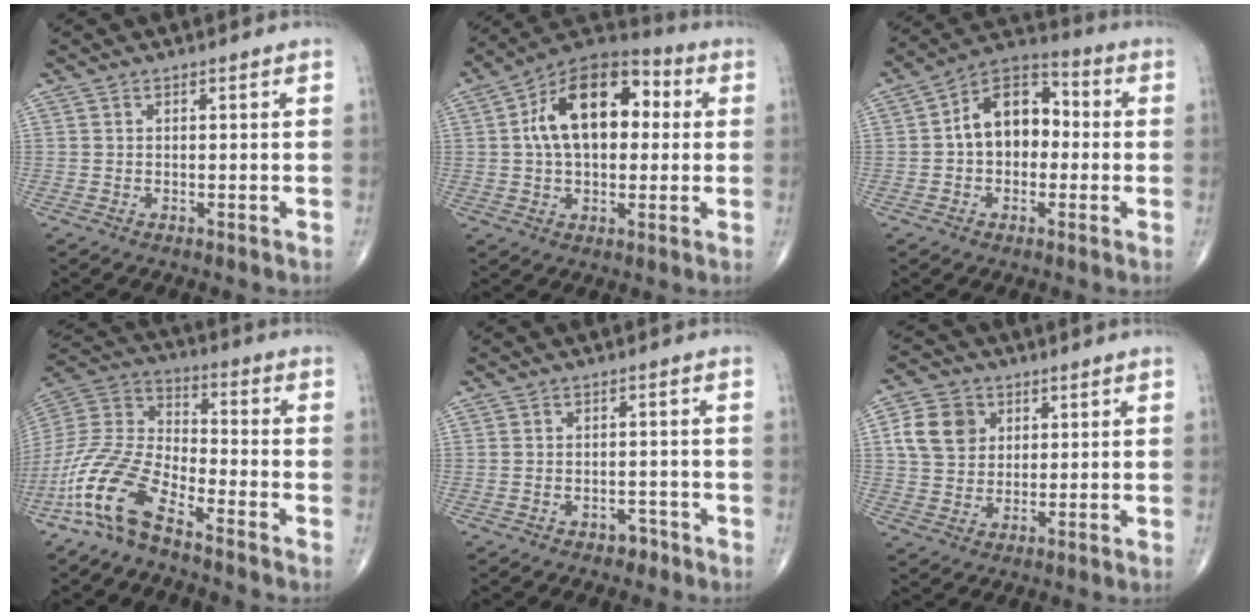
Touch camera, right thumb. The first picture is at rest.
{"total": 17.7, "force": [2.7, 10.6, 13.9], "torque": [-0.201, 0.031, 0.037]}
{"total": 12.2, "force": [0.1, 8.5, 8.8], "torque": [-0.109, 0.038, -0.015]}
{"total": 14.9, "force": [-9.4, 5.5, 10.2], "torque": [-0.221, 0.058, -0.193]}
{"total": 2.5, "force": [-1.7, 1.7, 0.9], "torque": [-0.009, 0.017, -0.020]}
{"total": 9.0, "force": [2.6, 7.5, 4.4], "torque": [-0.060, -0.001, 0.047]}